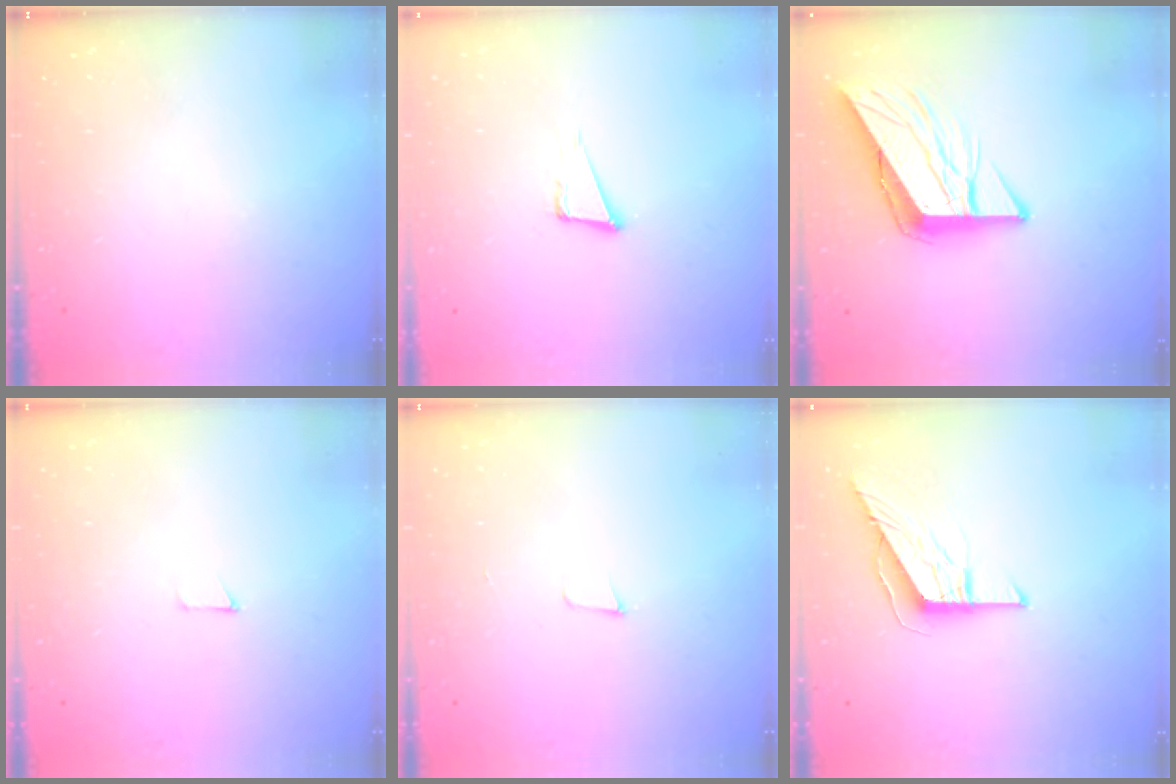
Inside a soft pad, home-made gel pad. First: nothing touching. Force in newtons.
{"total": 5.0, "press": 4.0, "slide": 3.1}
{"total": 10.6, "press": 10.5, "slide": 1.3}
{"total": 2.7, "press": 2.7, "slide": 0.2}
{"total": 3.4, "press": 2.1, "slide": 2.7}
{"total": 9.4, "press": 9.4, "slide": 0.9}